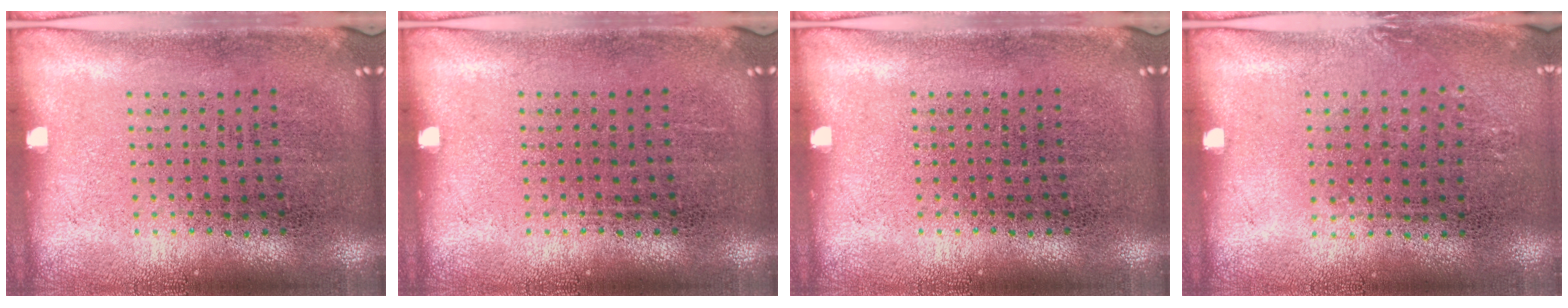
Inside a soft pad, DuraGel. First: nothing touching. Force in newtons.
{"total": 0.0}
{"total": 0.0}
{"total": 0.7, "press": 0.7, "slide": 0.2}